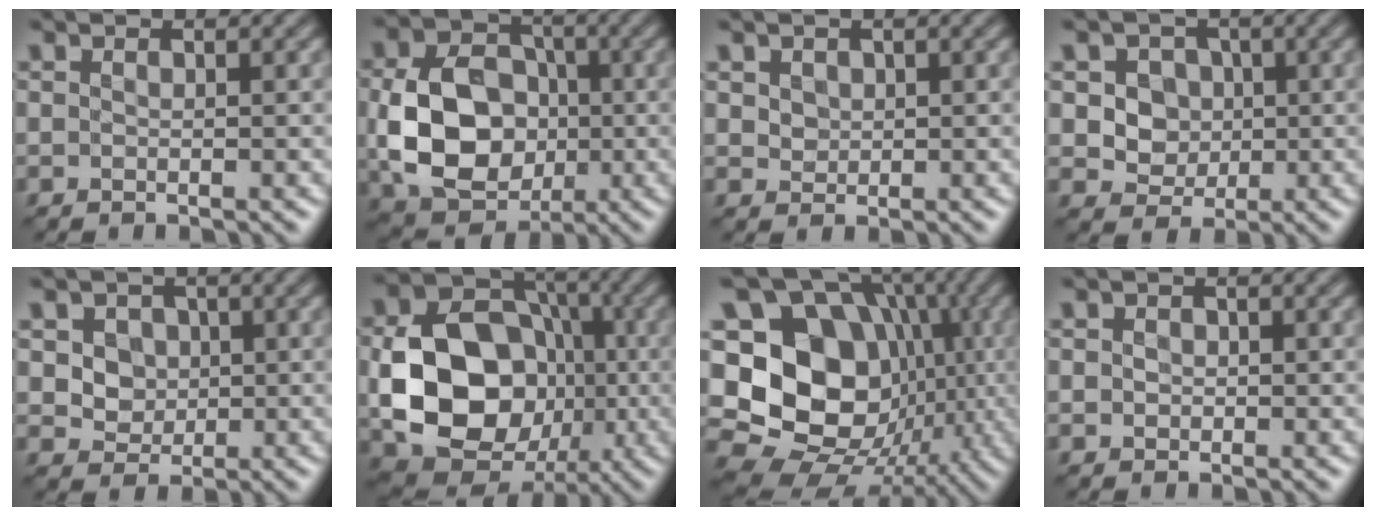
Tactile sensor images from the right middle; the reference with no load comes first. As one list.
[{"total": 9.6, "force": [-1.0, 7.4, 6.1], "torque": [-0.125, -0.003, -0.019]}, {"total": 1.8, "force": [0.8, 1.4, 0.8], "torque": [-0.023, 0.004, 0.022]}, {"total": 4.6, "force": [0.9, 4.0, 2.1], "torque": [-0.033, 0.005, 0.017]}, {"total": 4.3, "force": [1.3, 3.5, 2.0], "torque": [-0.038, 0.008, 0.026]}, {"total": 12.5, "force": [-2.0, 9.5, 7.9], "torque": [-0.147, 0.001, -0.036]}, {"total": 18.7, "force": [-0.9, 15.5, 10.4], "torque": [-0.178, -0.001, -0.016]}, {"total": 1.0, "force": [0.1, 0.9, 0.3], "torque": [0.000, 0.003, -0.002]}]